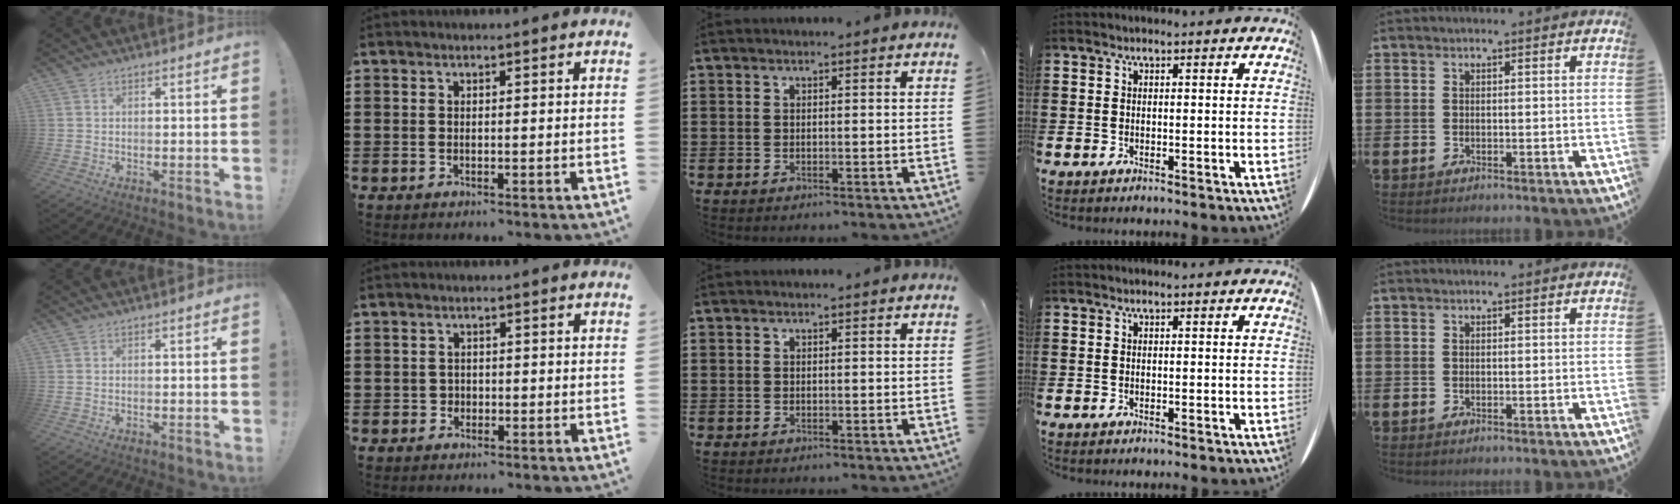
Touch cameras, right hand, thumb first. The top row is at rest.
{"index": {"total": 1.1, "force": [-0.5, 1.0, 0.2], "torque": [-0.007, 0.002, -0.012]}}